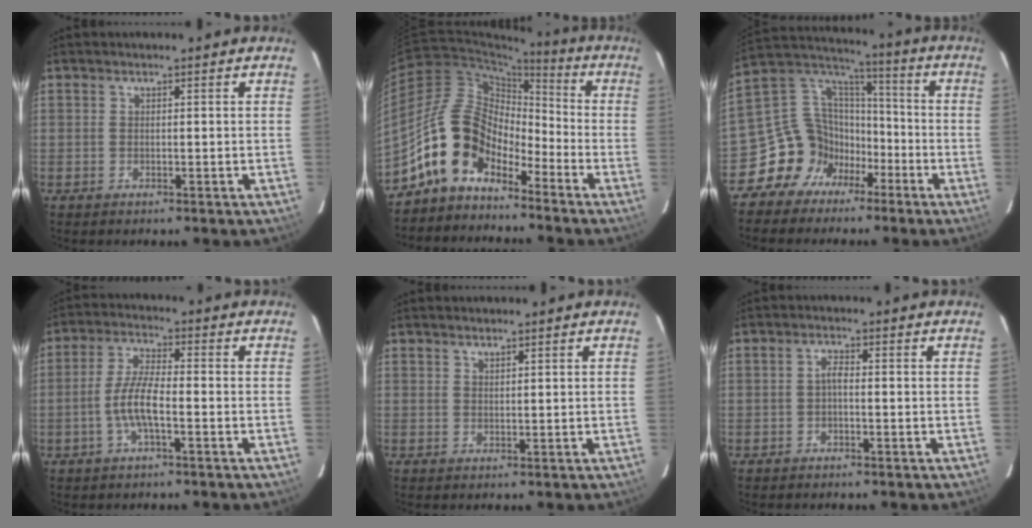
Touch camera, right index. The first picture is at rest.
{"total": 11.8, "force": [-8.1, 6.8, 5.3], "torque": [-0.093, 0.028, -0.155]}
{"total": 12.9, "force": [-7.2, 10.1, 3.6], "torque": [-0.082, 0.048, -0.126]}
{"total": 6.4, "force": [-2.1, 1.3, 5.9], "torque": [-0.124, 0.005, -0.041]}
{"total": 1.2, "force": [1.1, 0.2, 0.4], "torque": [-0.007, 0.001, 0.019]}
{"total": 1.3, "force": [-0.5, 0.5, 1.2], "torque": [-0.023, 0.006, -0.011]}